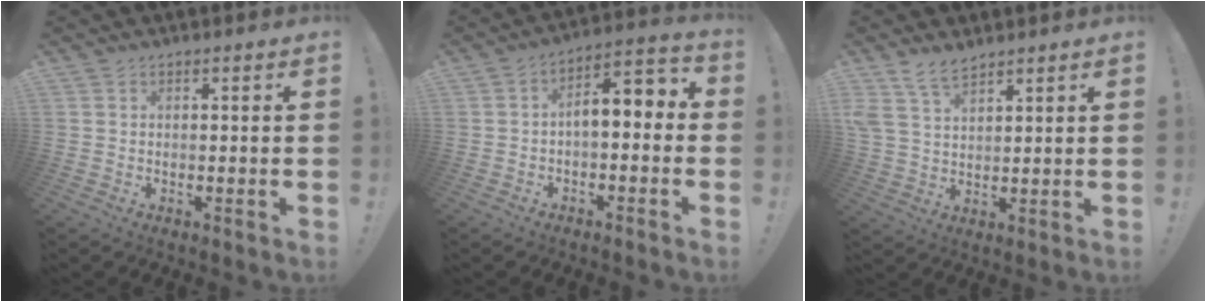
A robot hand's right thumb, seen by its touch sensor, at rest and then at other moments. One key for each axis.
{"total": 6.1, "fx": -1.0, "fy": 3.2, "fz": 5.1, "tx": -0.070, "ty": 0.005, "tz": -0.019}
{"total": 7.7, "fx": 5.9, "fy": 3.7, "fz": 3.3, "tx": -0.065, "ty": -0.023, "tz": 0.115}